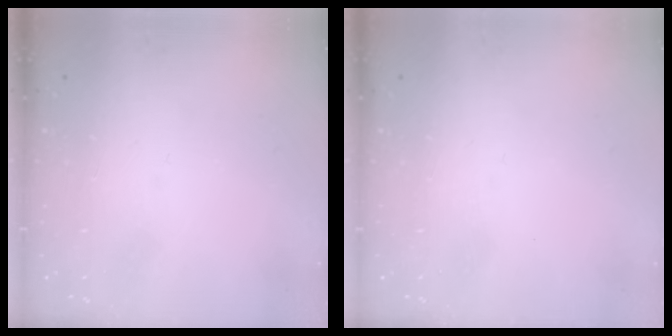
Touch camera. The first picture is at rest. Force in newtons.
{"total": 0.0}